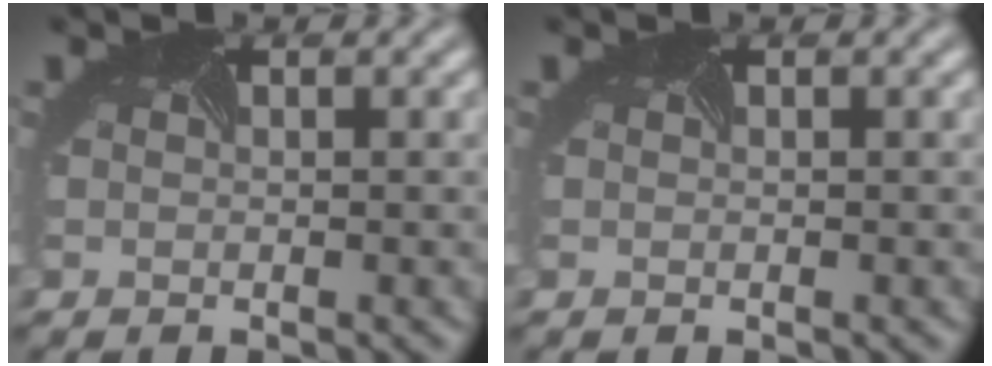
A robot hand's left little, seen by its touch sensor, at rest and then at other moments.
{"total": 0.0}